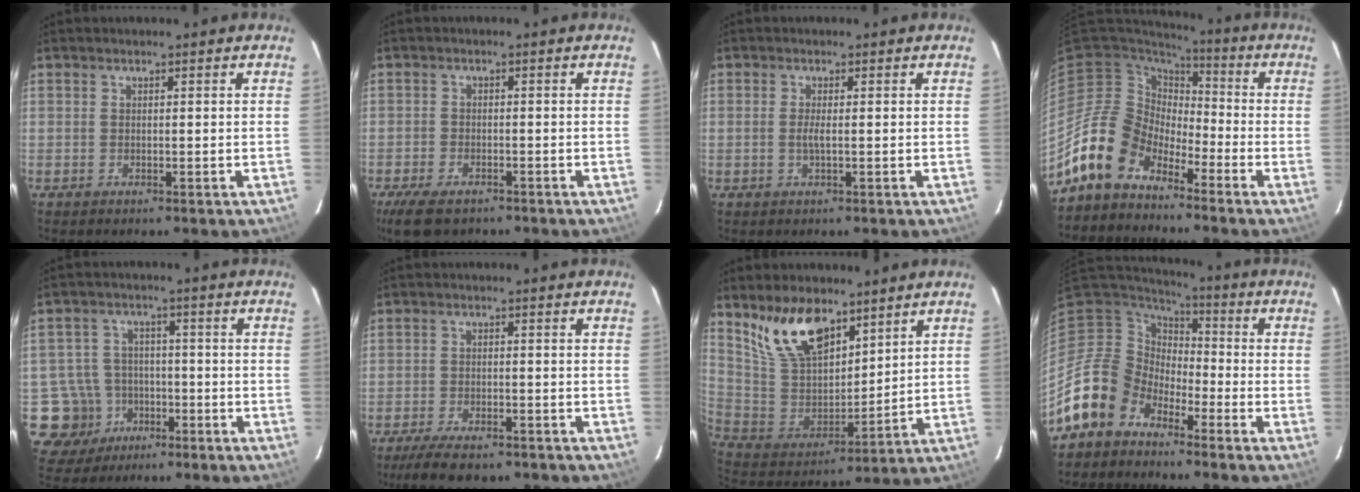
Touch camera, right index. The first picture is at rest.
{"total": 7.3, "force": [-5.3, 3.5, 3.6], "torque": [-0.096, -0.014, -0.094]}
{"total": 1.7, "force": [-0.2, 0.0, 1.7], "torque": [-0.033, -0.002, -0.006]}
{"total": 11.3, "force": [-8.7, 6.7, 2.5], "torque": [-0.060, 0.027, -0.168]}
{"total": 9.3, "force": [-3.7, 8.5, 0.3], "torque": [-0.032, 0.031, -0.053]}
{"total": 8.8, "force": [-7.1, 2.8, 4.4], "torque": [-0.104, -0.016, -0.114]}
{"total": 15.2, "force": [10.1, 7.3, 8.8], "torque": [-0.175, 0.009, 0.210]}
{"total": 10.3, "force": [-7.7, 6.8, 1.1], "torque": [-0.041, 0.028, -0.151]}